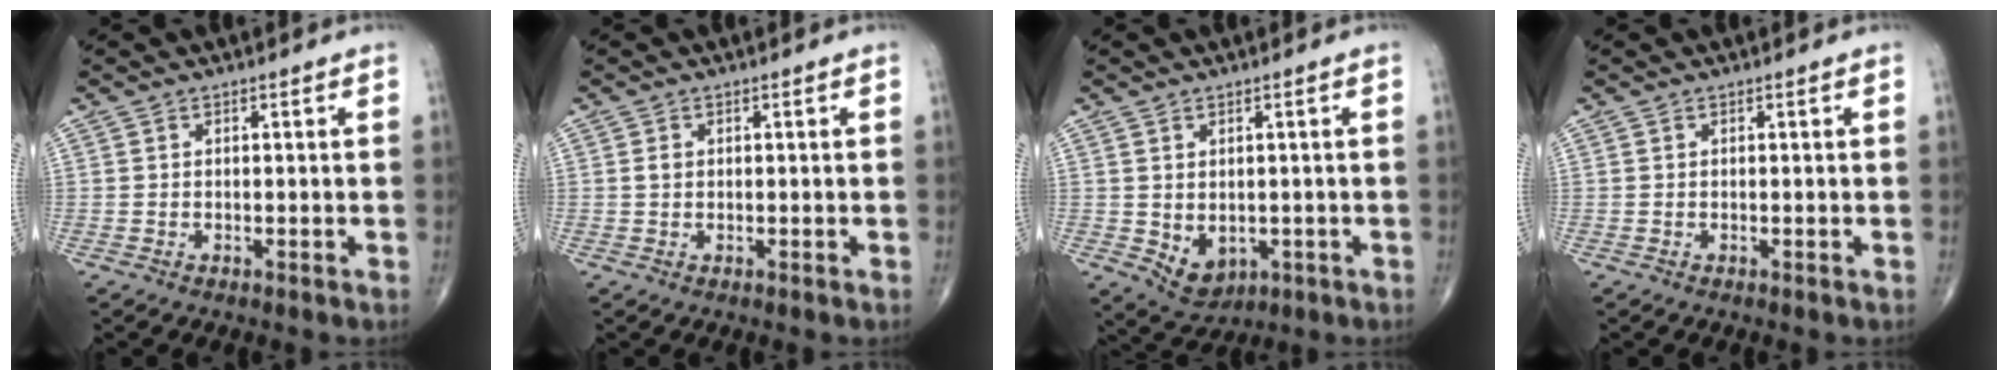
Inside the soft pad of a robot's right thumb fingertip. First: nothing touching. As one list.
[{"total": 1.1, "force": [0.2, 0.8, 0.7], "torque": [-0.011, 0.002, 0.004]}, {"total": 6.0, "force": [-1.1, 4.4, 3.9], "torque": [-0.041, -0.005, 0.003]}, {"total": 0.0}]